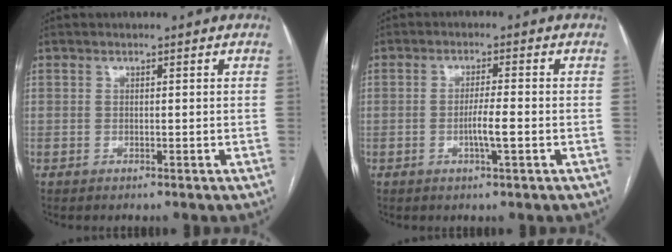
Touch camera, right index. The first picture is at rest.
{"total": 3.8, "force": [-1.2, -0.1, 3.6], "torque": [-0.067, -0.003, -0.021]}